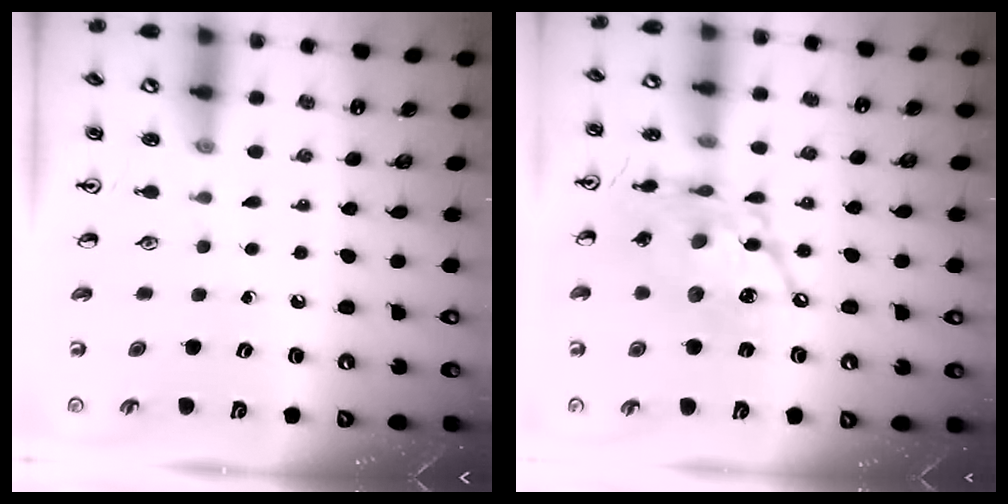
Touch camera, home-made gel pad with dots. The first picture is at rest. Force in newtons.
{"total": 15.4, "press": 15.4, "slide": 1.2}